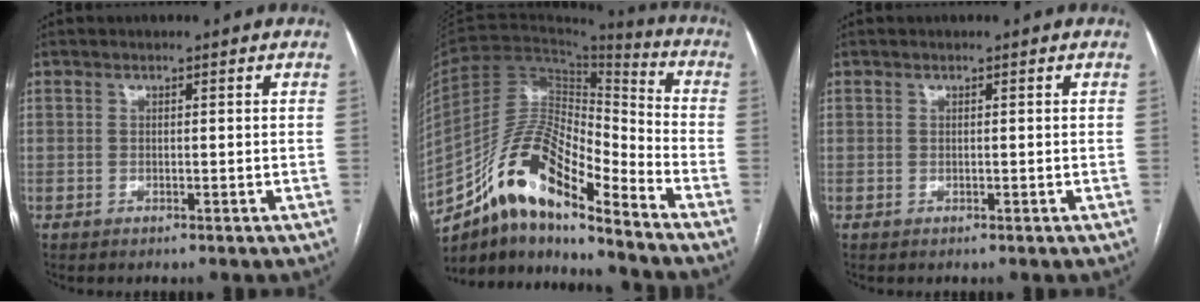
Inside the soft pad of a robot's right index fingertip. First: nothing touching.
{"total": 15.9, "force": [-11.0, 3.7, 10.9], "torque": [-0.201, 0.032, -0.191]}
{"total": 0.0}